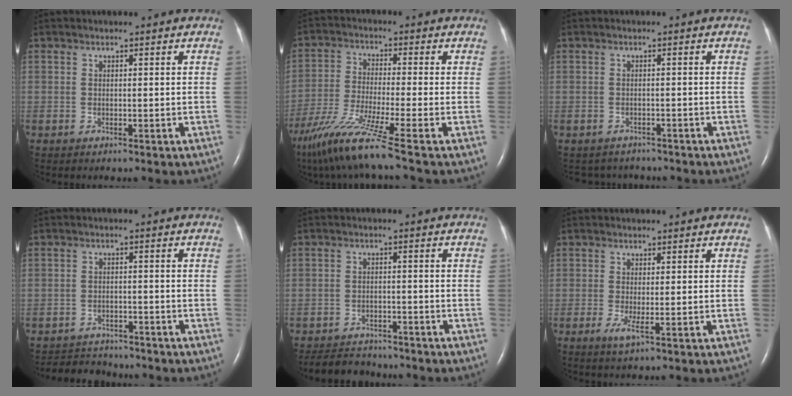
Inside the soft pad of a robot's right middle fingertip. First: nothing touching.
{"total": 11.5, "force": [-8.3, -2.1, 7.7], "torque": [-0.146, -0.047, -0.152]}
{"total": 3.8, "force": [-3.6, 1.2, 0.0], "torque": [-0.001, 0.002, -0.047]}
{"total": 5.4, "force": [-5.3, 1.1, -0.1], "torque": [0.000, 0.000, -0.084]}
{"total": 6.0, "force": [-5.8, 1.5, 0.7], "torque": [-0.013, -0.007, -0.093]}
{"total": 2.1, "force": [-0.6, 0.1, 2.0], "torque": [-0.041, -0.007, -0.008]}